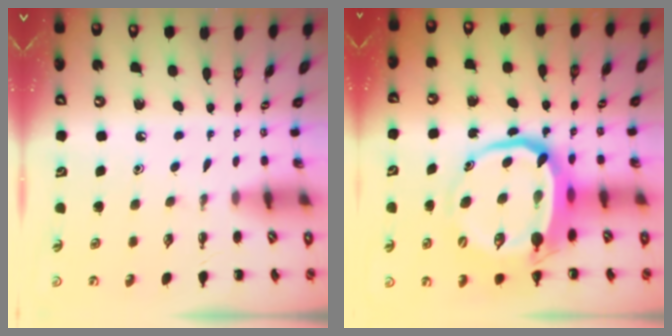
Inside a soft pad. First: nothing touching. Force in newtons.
{"total": 13.2, "press": 12.7, "slide": 3.3}